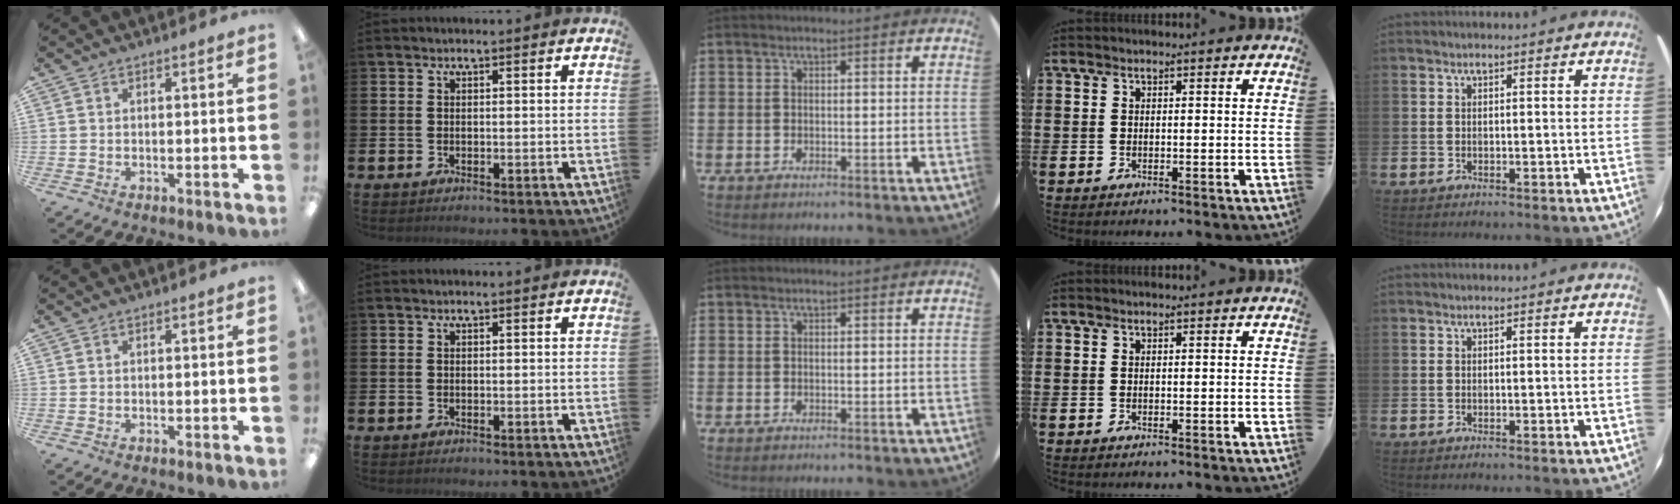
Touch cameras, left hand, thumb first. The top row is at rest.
{}